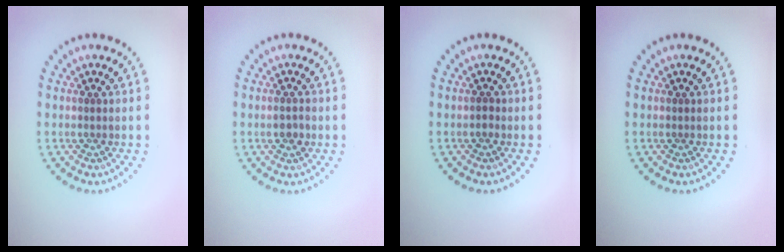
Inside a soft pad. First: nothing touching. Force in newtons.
{"total": 1.4, "press": 1.3, "slide": 0.4}
{"total": 0.7, "press": 0.6, "slide": 0.2}
{"total": 0.0}